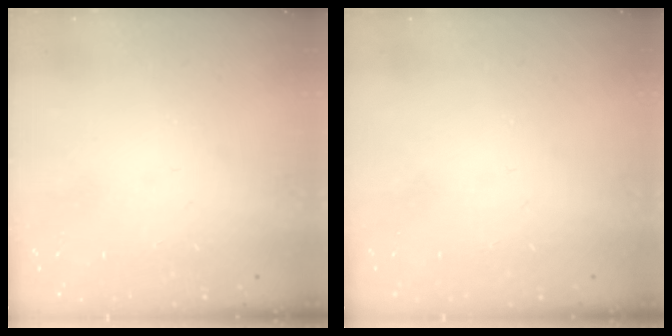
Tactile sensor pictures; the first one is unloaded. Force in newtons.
{"total": 0.0}